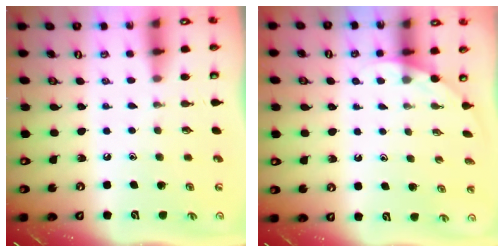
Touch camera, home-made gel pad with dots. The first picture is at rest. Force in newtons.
{"total": 1.8, "press": 1.8, "slide": 0.1}